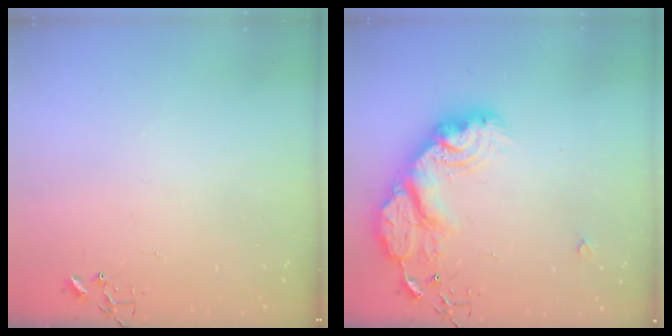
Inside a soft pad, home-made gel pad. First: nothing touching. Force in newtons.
{"total": 22.6, "press": 22.5, "slide": 1.9}